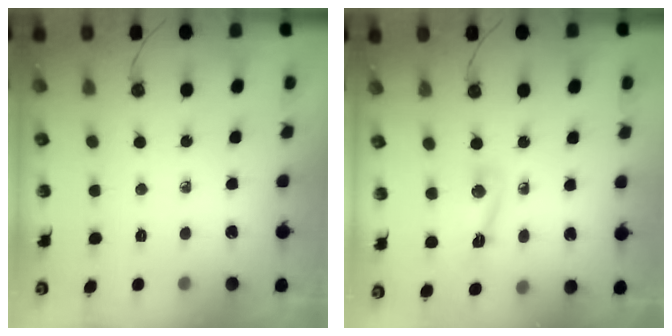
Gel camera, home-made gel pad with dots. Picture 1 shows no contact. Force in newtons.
{"total": 4.4, "press": 4.3, "slide": 0.8}